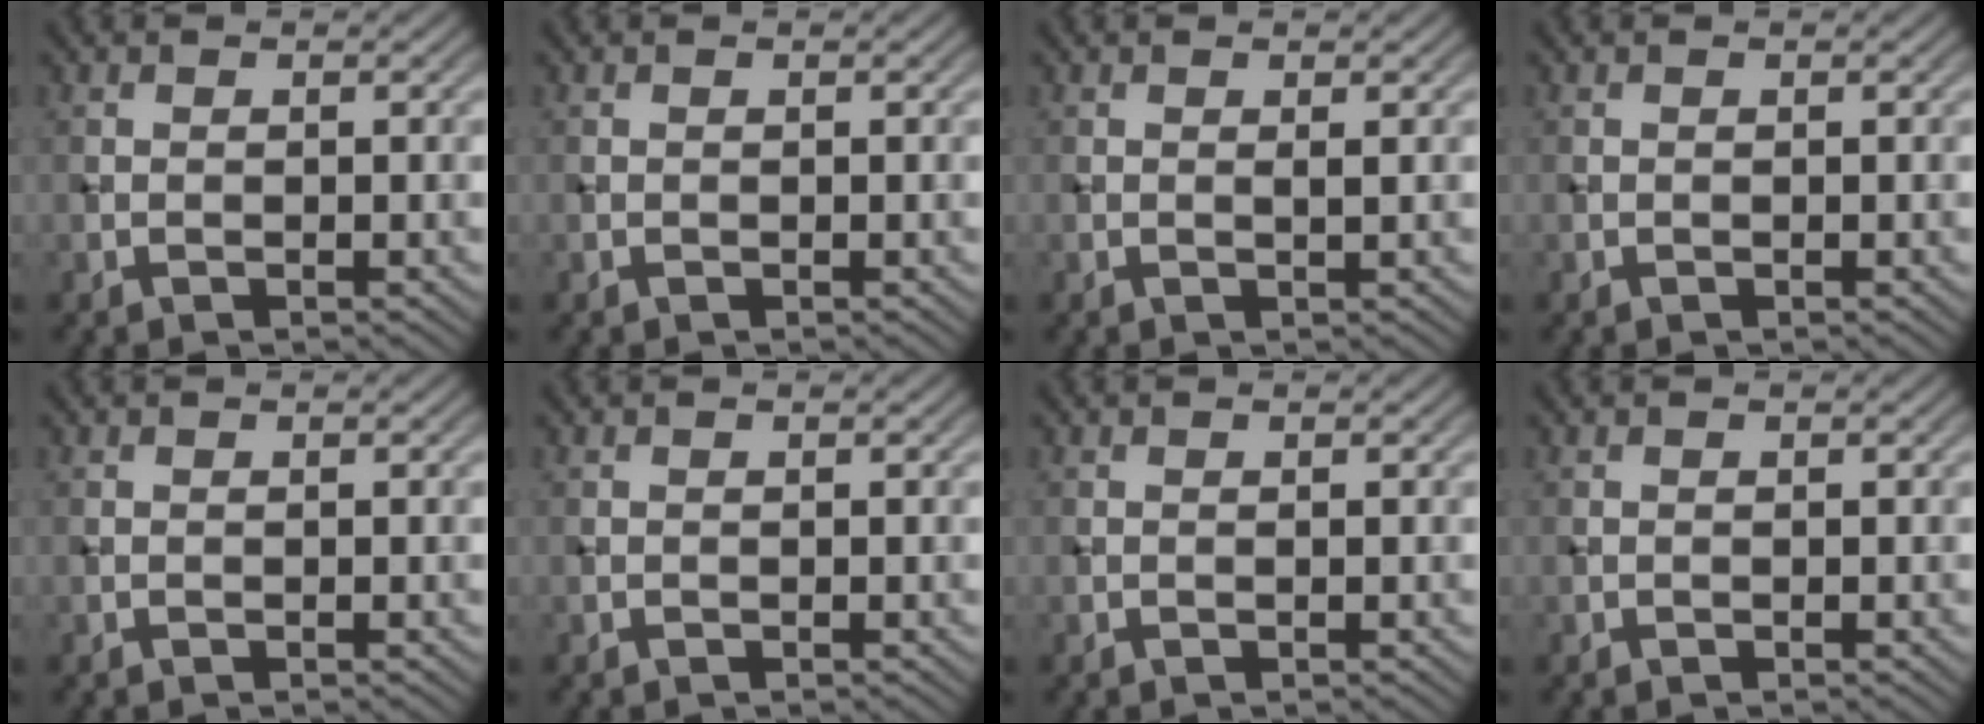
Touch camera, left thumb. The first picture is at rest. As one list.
[{"total": 0.0}, {"total": 0.6, "force": [0.2, 0.0, 0.5], "torque": [-0.010, -0.001, 0.002]}, {"total": 0.0}, {"total": 0.0}, {"total": 0.0}, {"total": 0.0}, {"total": 0.0}]